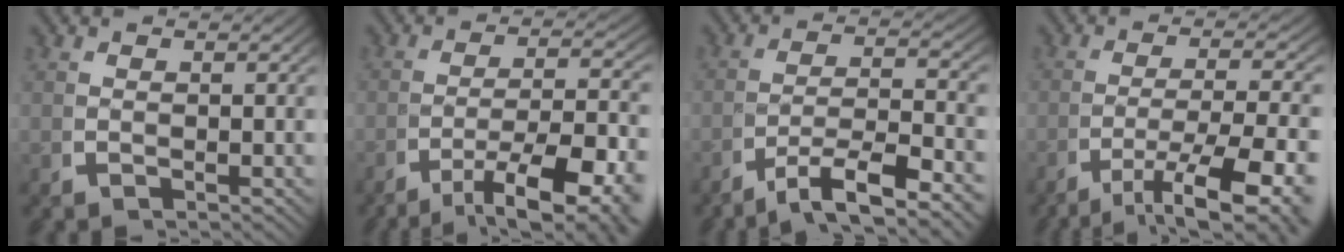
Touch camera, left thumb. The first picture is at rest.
{"total": 9.5, "force": [-4.1, 4.2, 7.5], "torque": [-0.128, -0.035, -0.046]}
{"total": 6.3, "force": [-2.6, 3.0, 4.9], "torque": [-0.084, -0.016, -0.038]}
{"total": 8.2, "force": [-3.8, 3.1, 6.5], "torque": [-0.114, -0.028, -0.043]}